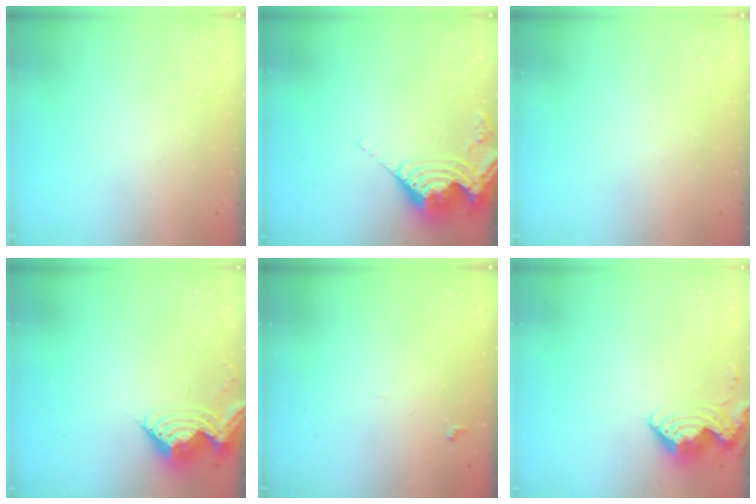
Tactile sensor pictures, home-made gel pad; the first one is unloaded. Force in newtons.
{"total": 11.1, "press": 11.0, "slide": 1.2}
{"total": 0.0}
{"total": 9.6, "press": 9.6, "slide": 1.0}
{"total": 4.9, "press": 4.8, "slide": 0.4}
{"total": 8.3, "press": 8.3, "slide": 0.6}